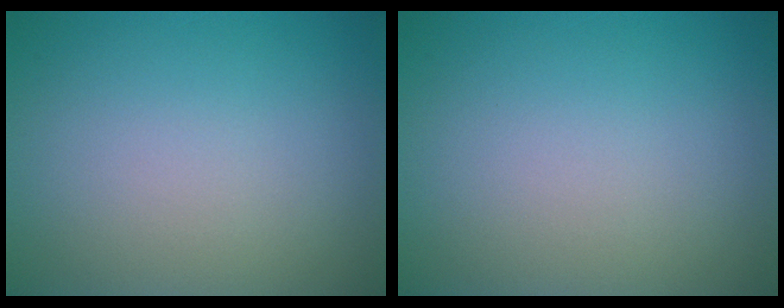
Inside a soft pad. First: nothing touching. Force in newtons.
{"total": 0.0}